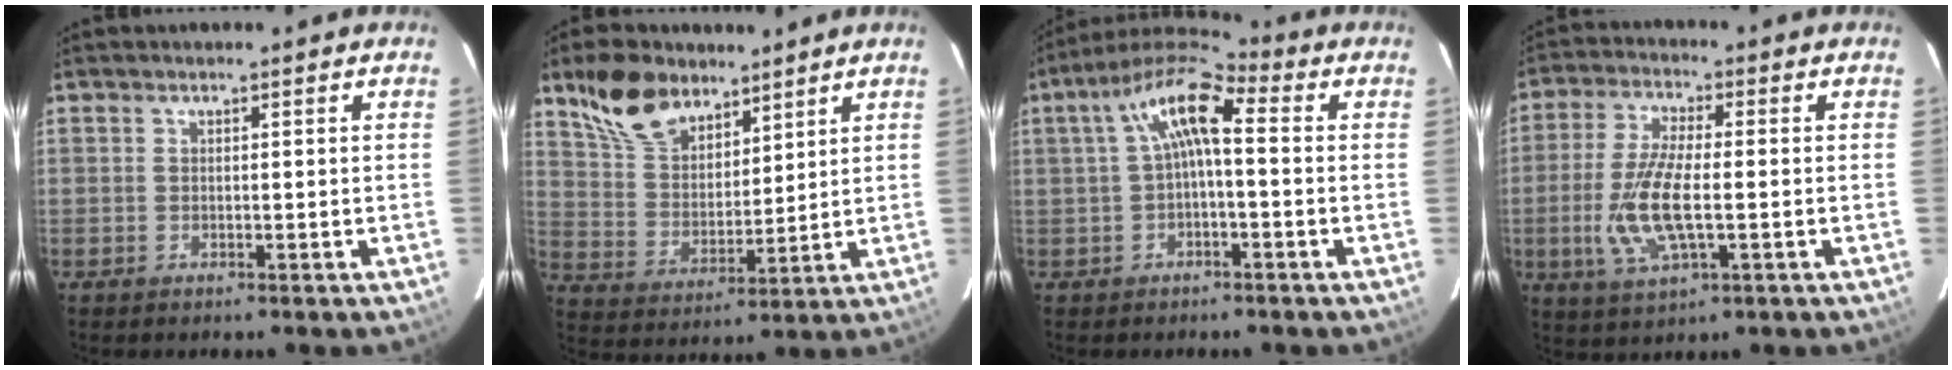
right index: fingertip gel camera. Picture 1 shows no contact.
{"total": 13.5, "force": [9.4, 7.4, 6.2], "torque": [-0.128, 0.032, 0.184]}
{"total": 9.4, "force": [1.0, 3.1, 8.8], "torque": [-0.174, 0.031, 0.015]}
{"total": 11.2, "force": [-2.0, 3.7, 10.4], "torque": [-0.217, -0.008, -0.038]}